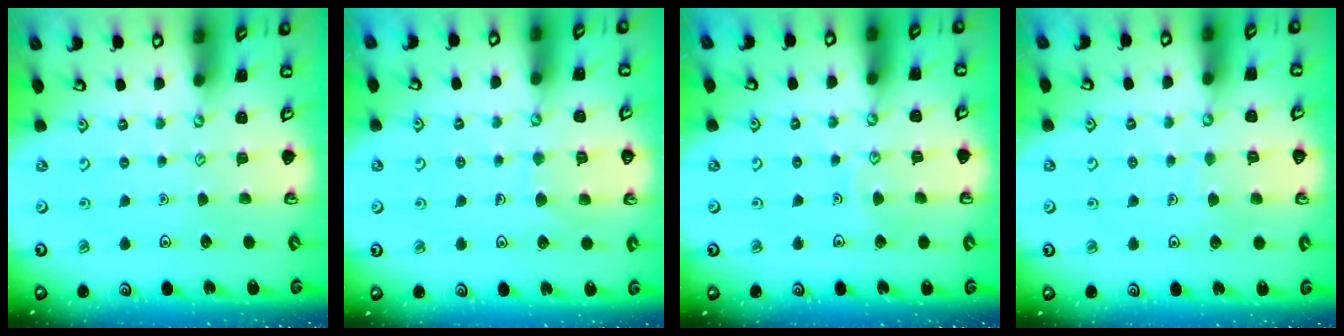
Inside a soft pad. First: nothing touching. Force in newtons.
{"total": 7.0, "press": 7.0, "slide": 0.4}
{"total": 5.8, "press": 5.8, "slide": 0.6}
{"total": 2.9, "press": 2.9, "slide": 0.2}